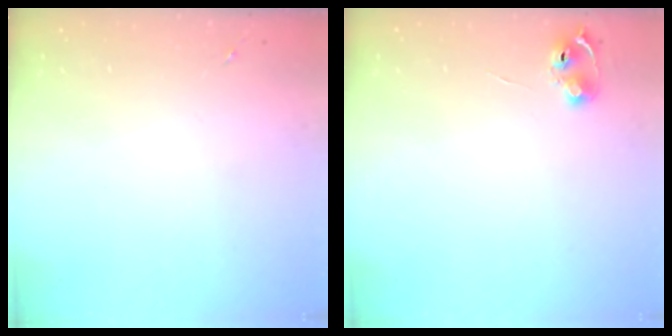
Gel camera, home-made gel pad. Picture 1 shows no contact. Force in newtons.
{"total": 6.3, "press": 6.3, "slide": 0.8}